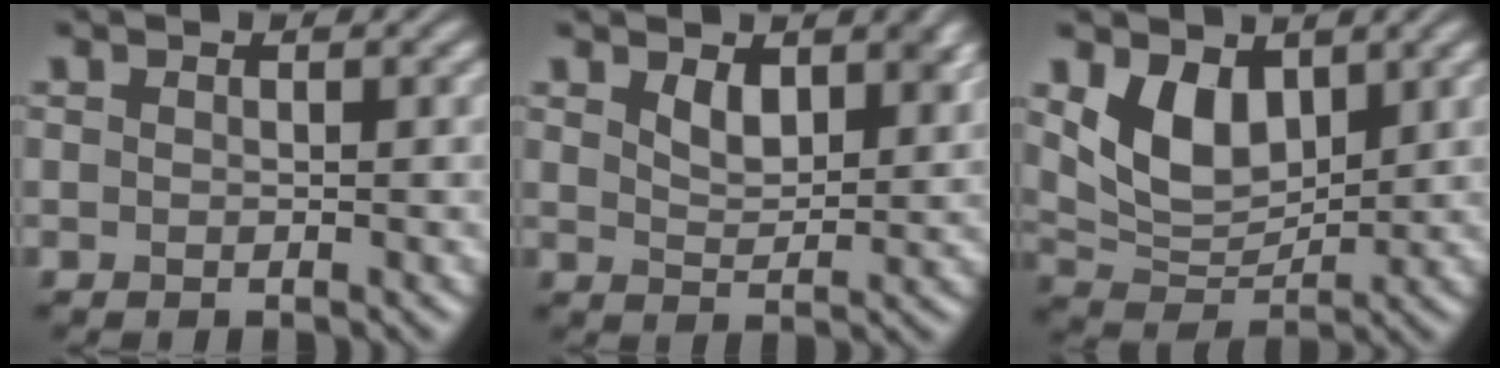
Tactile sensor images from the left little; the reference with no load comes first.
{"total": 3.2, "force": [1.9, 1.6, 2.1], "torque": [-0.044, -0.007, 0.035]}
{"total": 5.2, "force": [2.3, 3.2, 3.4], "torque": [-0.071, -0.015, 0.045]}